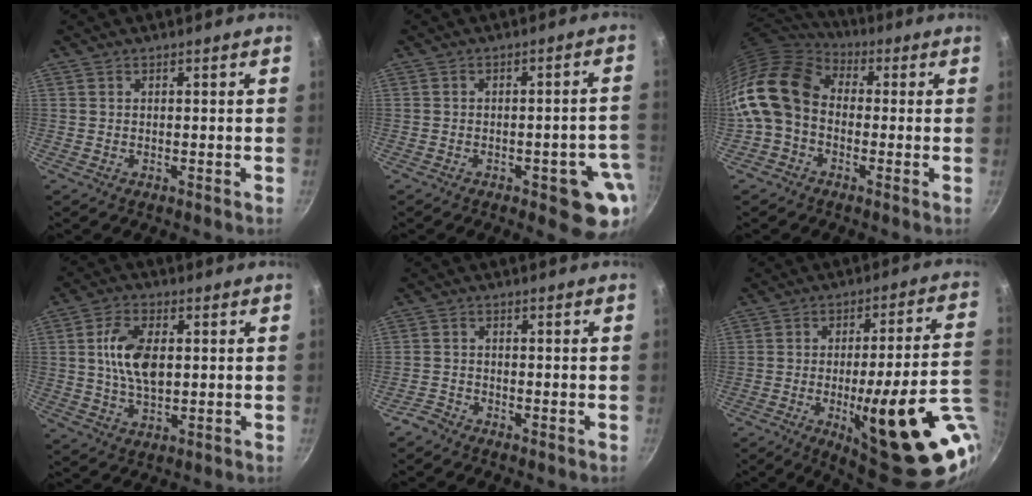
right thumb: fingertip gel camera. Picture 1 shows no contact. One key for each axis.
{"total": 10.0, "fx": -4.0, "fy": 4.0, "fz": 8.2, "tx": -0.048, "ty": 0.023, "tz": -0.045}
{"total": 15.9, "fx": -1.4, "fy": 12.1, "fz": 10.1, "tx": -0.193, "ty": 0.042, "tz": -0.049}
{"total": 10.1, "fx": 1.4, "fy": 5.8, "fz": 8.1, "tx": -0.138, "ty": -0.001, "tz": 0.024}
{"total": 2.0, "fx": -1.8, "fy": 0.8, "fz": 0.4, "tx": -0.013, "ty": 0.011, "tz": -0.042}
{"total": 27.5, "fx": -8.2, "fy": 7.2, "fz": 25.2, "tx": -0.295, "ty": 0.003, "tz": -0.101}